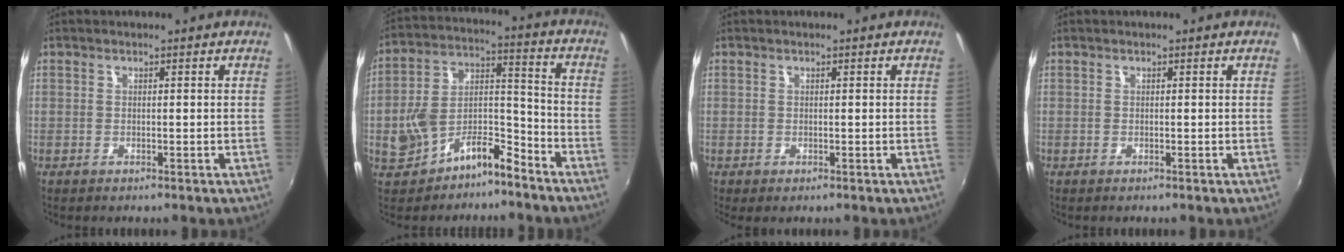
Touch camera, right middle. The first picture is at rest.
{"total": 11.0, "force": [-6.8, 5.8, 6.5], "torque": [-0.123, 0.030, -0.107]}
{"total": 0.0}
{"total": 0.0}